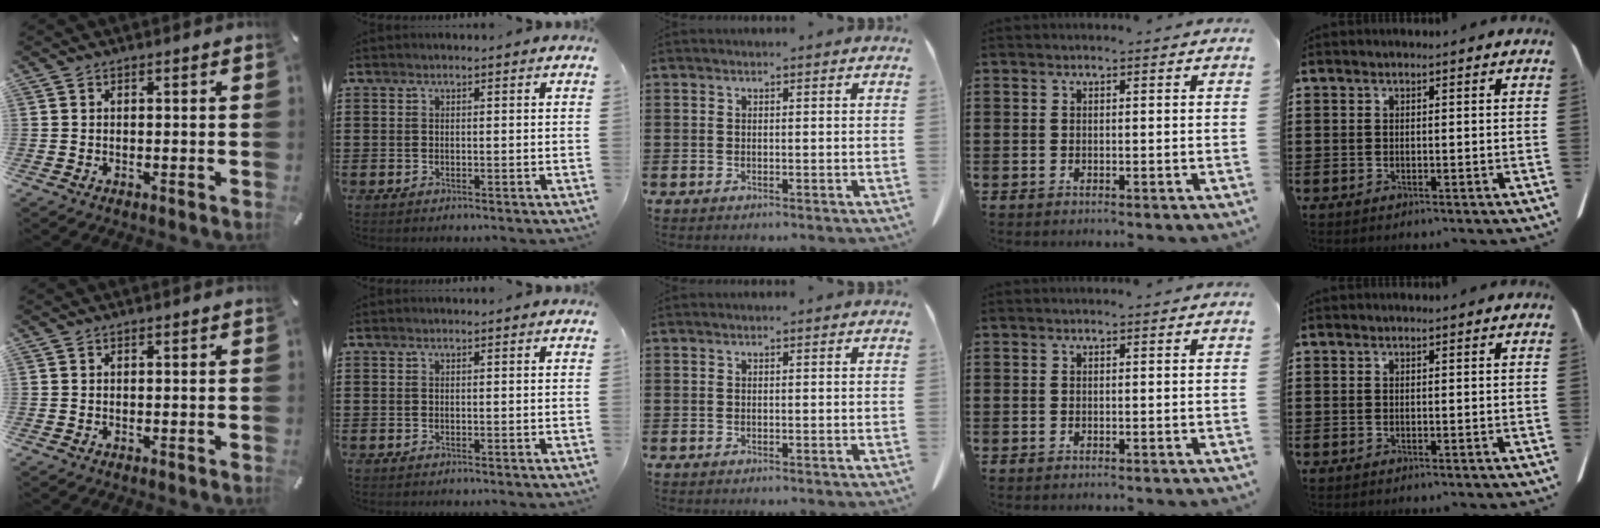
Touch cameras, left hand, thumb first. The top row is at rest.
{}